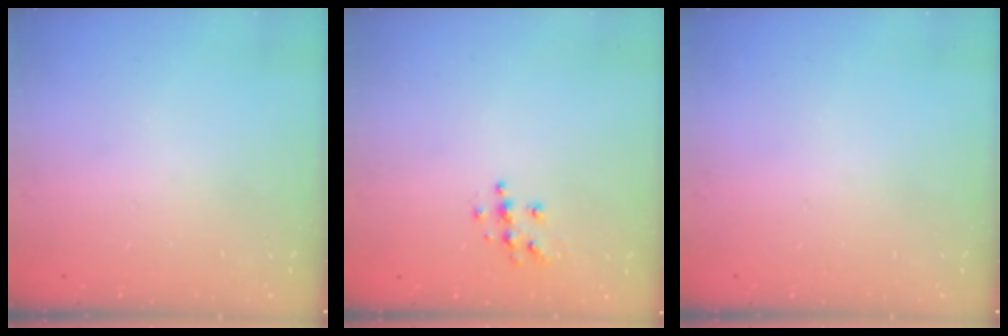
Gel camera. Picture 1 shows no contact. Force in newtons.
{"total": 6.4, "press": 6.4, "slide": 0.2}
{"total": 0.0}